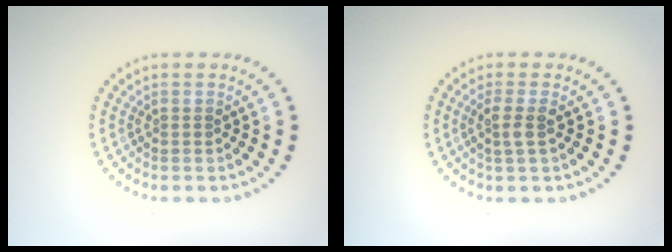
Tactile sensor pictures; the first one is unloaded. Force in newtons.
{"total": 1.6, "press": 1.3, "slide": 0.9}